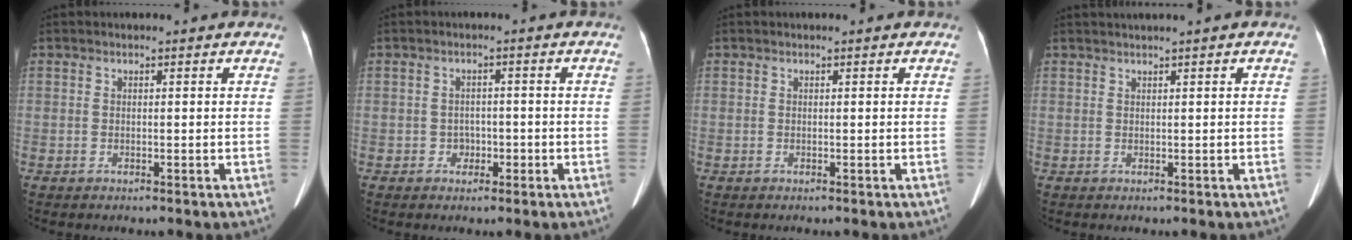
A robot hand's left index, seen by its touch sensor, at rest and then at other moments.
{"total": 1.9, "force": [-0.8, 1.6, 0.8], "torque": [-0.009, 0.005, -0.011]}
{"total": 0.0}
{"total": 1.2, "force": [0.7, -0.3, 0.9], "torque": [-0.021, 0.011, 0.021]}